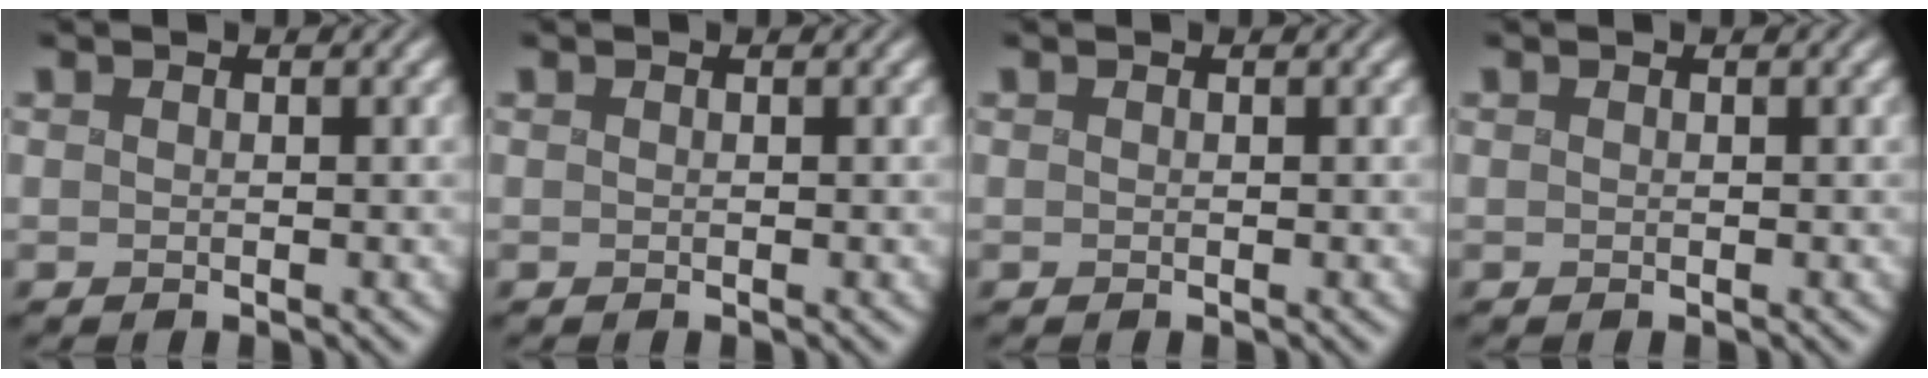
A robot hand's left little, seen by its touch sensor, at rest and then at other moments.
{"total": 0.0}
{"total": 0.0}
{"total": 0.0}